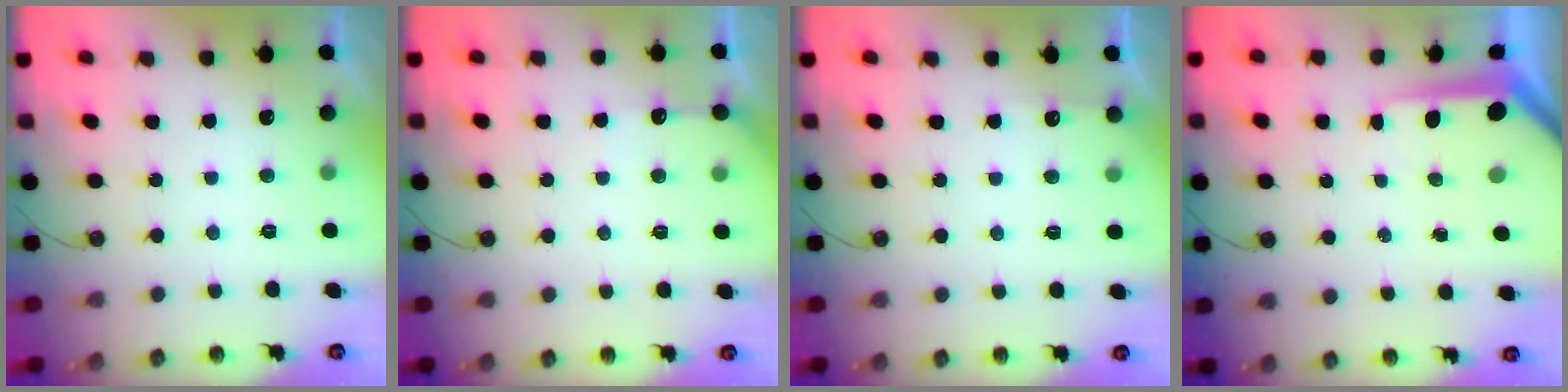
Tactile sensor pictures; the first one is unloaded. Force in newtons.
{"total": 5.0, "press": 5.0, "slide": 0.6}
{"total": 3.0, "press": 2.9, "slide": 0.4}
{"total": 6.9, "press": 6.8, "slide": 0.9}